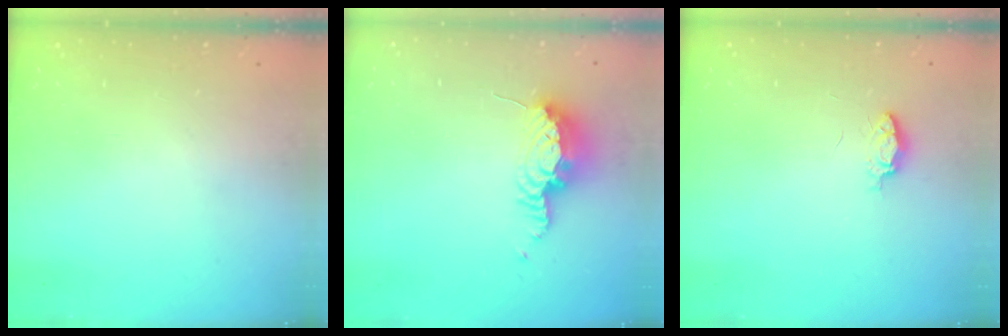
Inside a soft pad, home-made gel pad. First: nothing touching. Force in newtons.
{"total": 8.6, "press": 8.6, "slide": 0.6}
{"total": 3.7, "press": 3.6, "slide": 0.6}